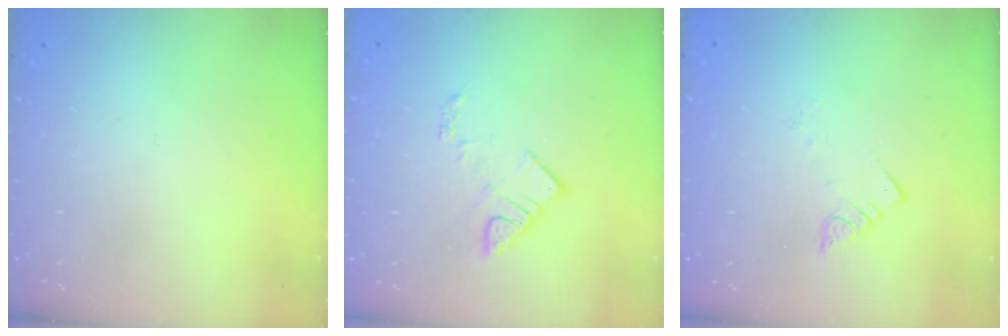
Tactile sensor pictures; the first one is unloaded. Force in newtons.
{"total": 7.5, "press": 7.5, "slide": 0.7}
{"total": 2.9, "press": 2.8, "slide": 0.6}